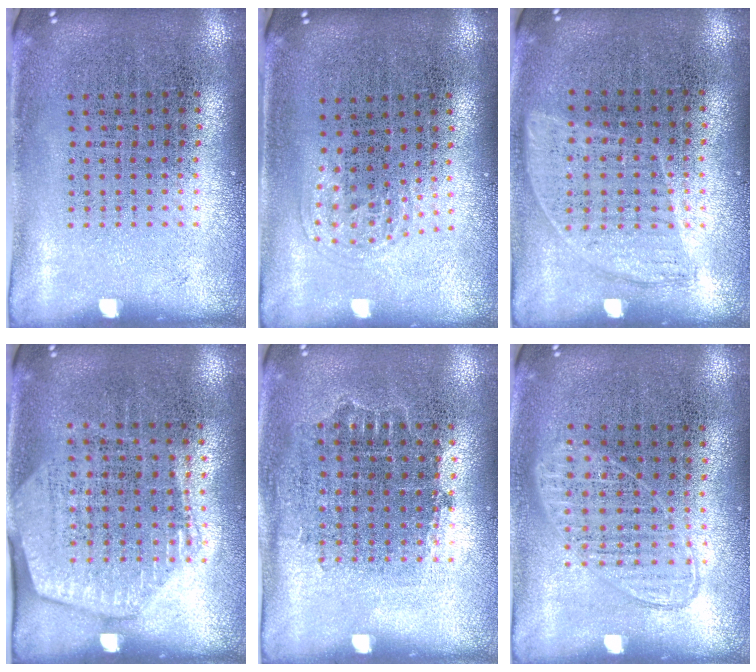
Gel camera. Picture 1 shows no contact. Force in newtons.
{"total": 1.0, "press": 0.6, "slide": 0.8}
{"total": 0.9, "press": 0.8, "slide": 0.5}
{"total": 1.5, "press": 1.4, "slide": 0.7}
{"total": 0.8, "press": 0.7, "slide": 0.3}
{"total": 1.0, "press": 0.9, "slide": 0.4}